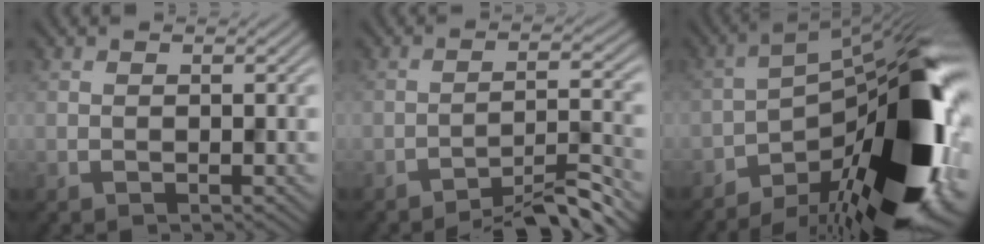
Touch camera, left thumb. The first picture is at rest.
{"total": 5.6, "force": [-4.7, 0.2, 3.0], "torque": [-0.045, 0.017, -0.076]}
{"total": 19.8, "force": [-10.1, 6.9, 15.6], "torque": [-0.220, -0.001, -0.170]}